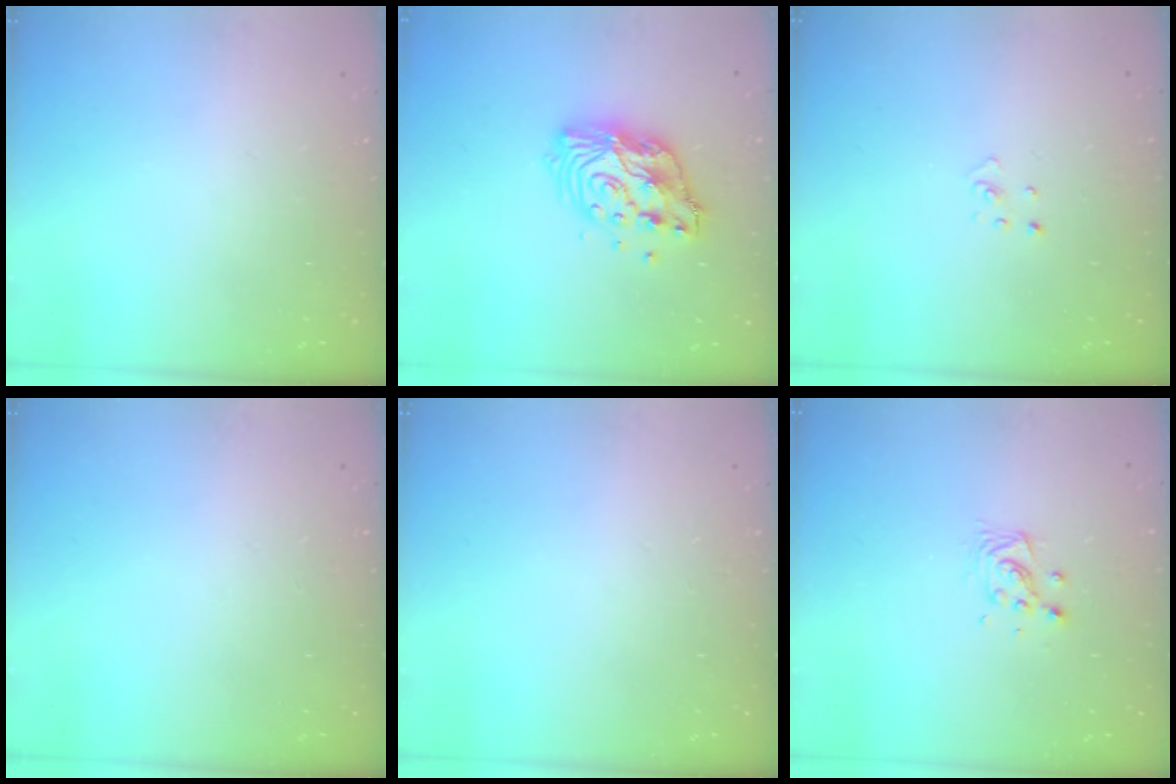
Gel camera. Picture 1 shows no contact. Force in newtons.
{"total": 12.4, "press": 12.3, "slide": 1.1}
{"total": 1.9, "press": 1.9, "slide": 0.1}
{"total": 0.0}
{"total": 0.0}
{"total": 5.2, "press": 5.2, "slide": 0.1}